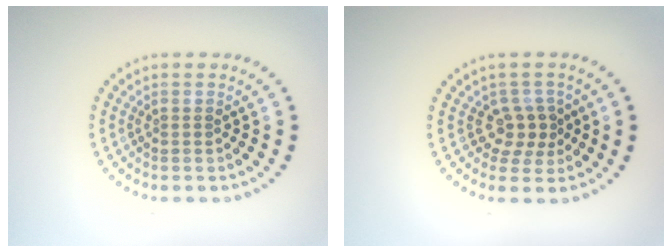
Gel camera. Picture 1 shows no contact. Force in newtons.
{"total": 2.3, "press": 1.9, "slide": 1.3}